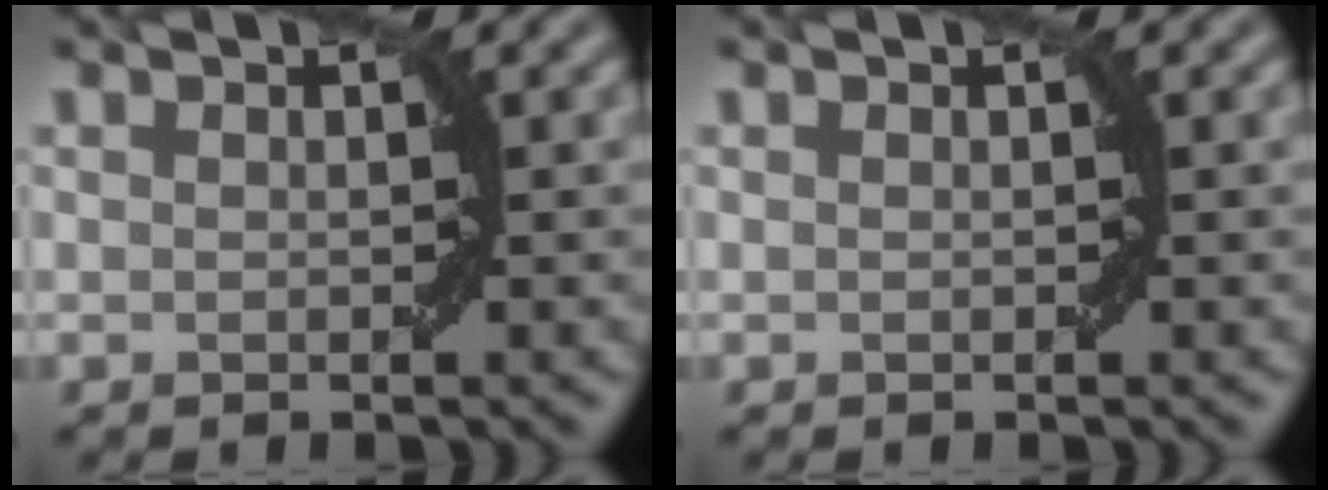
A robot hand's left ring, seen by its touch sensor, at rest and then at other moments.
{"total": 0.0}